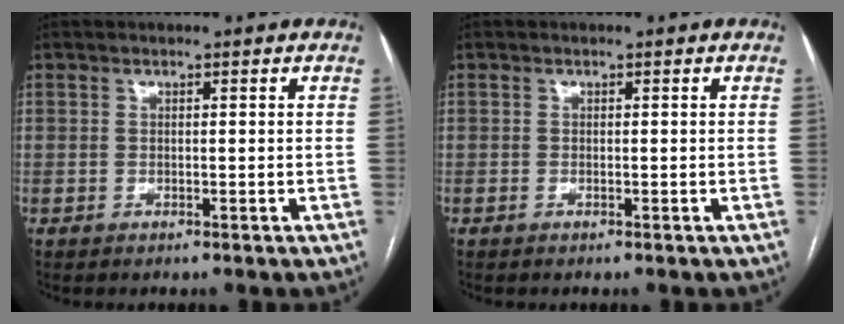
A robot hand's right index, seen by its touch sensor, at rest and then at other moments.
{"total": 0.0}